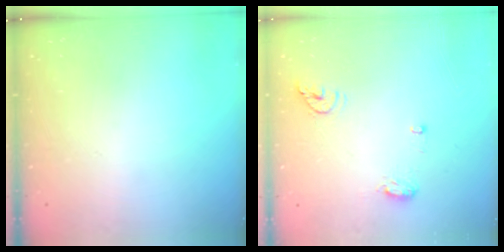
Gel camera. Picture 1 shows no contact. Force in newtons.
{"total": 11.0, "press": 8.3, "slide": 7.1}